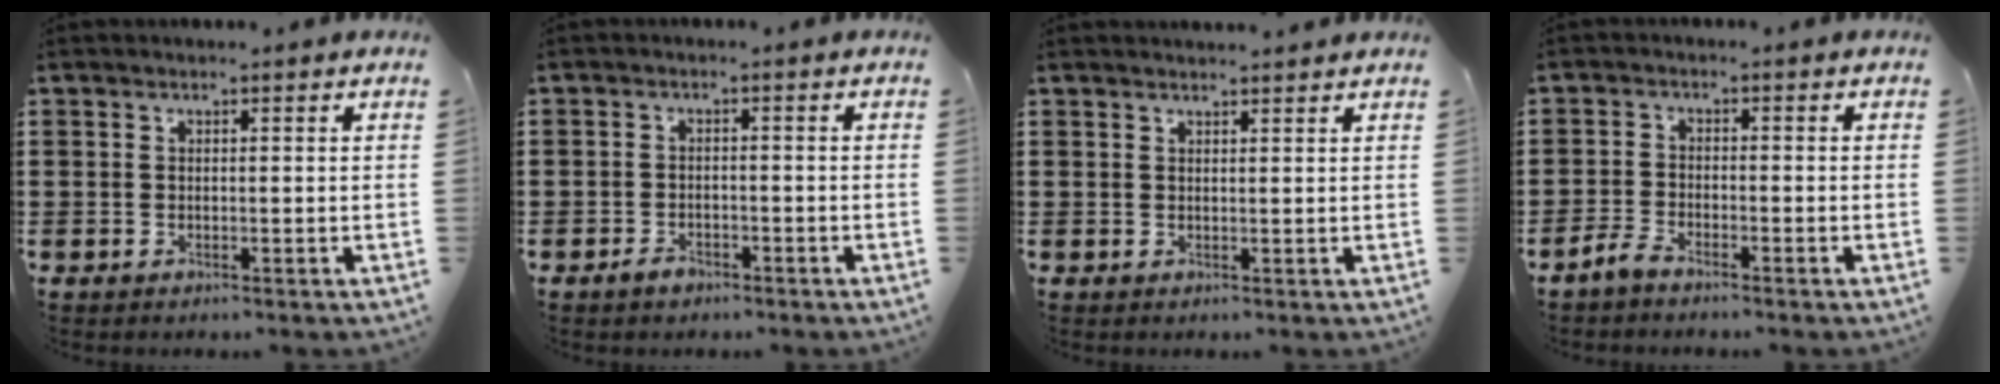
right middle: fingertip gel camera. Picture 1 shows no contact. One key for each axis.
{"total": 1.9, "fx": -1.5, "fy": 1.0, "fz": 0.6, "tx": -0.014, "ty": 0.001, "tz": -0.032}
{"total": 1.2, "fx": 1.2, "fy": -0.1, "fz": 0.3, "tx": 0.001, "ty": -0.004, "tz": 0.021}
{"total": 2.8, "fx": -2.5, "fy": 0.6, "fz": 1.2, "tx": -0.035, "ty": 0.004, "tz": -0.056}